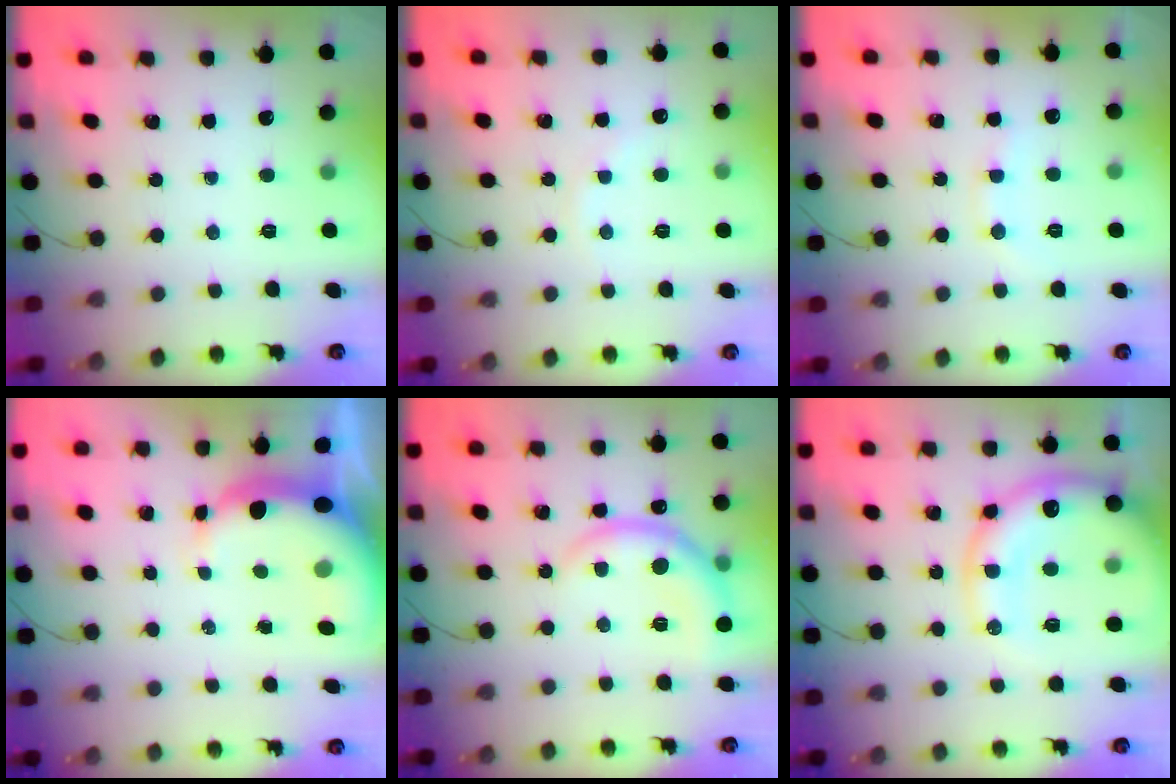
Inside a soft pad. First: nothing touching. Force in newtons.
{"total": 4.0, "press": 3.8, "slide": 1.4}
{"total": 6.5, "press": 6.3, "slide": 1.5}
{"total": 6.8, "press": 6.6, "slide": 1.6}
{"total": 8.6, "press": 8.5, "slide": 0.5}
{"total": 19.5, "press": 19.1, "slide": 4.0}